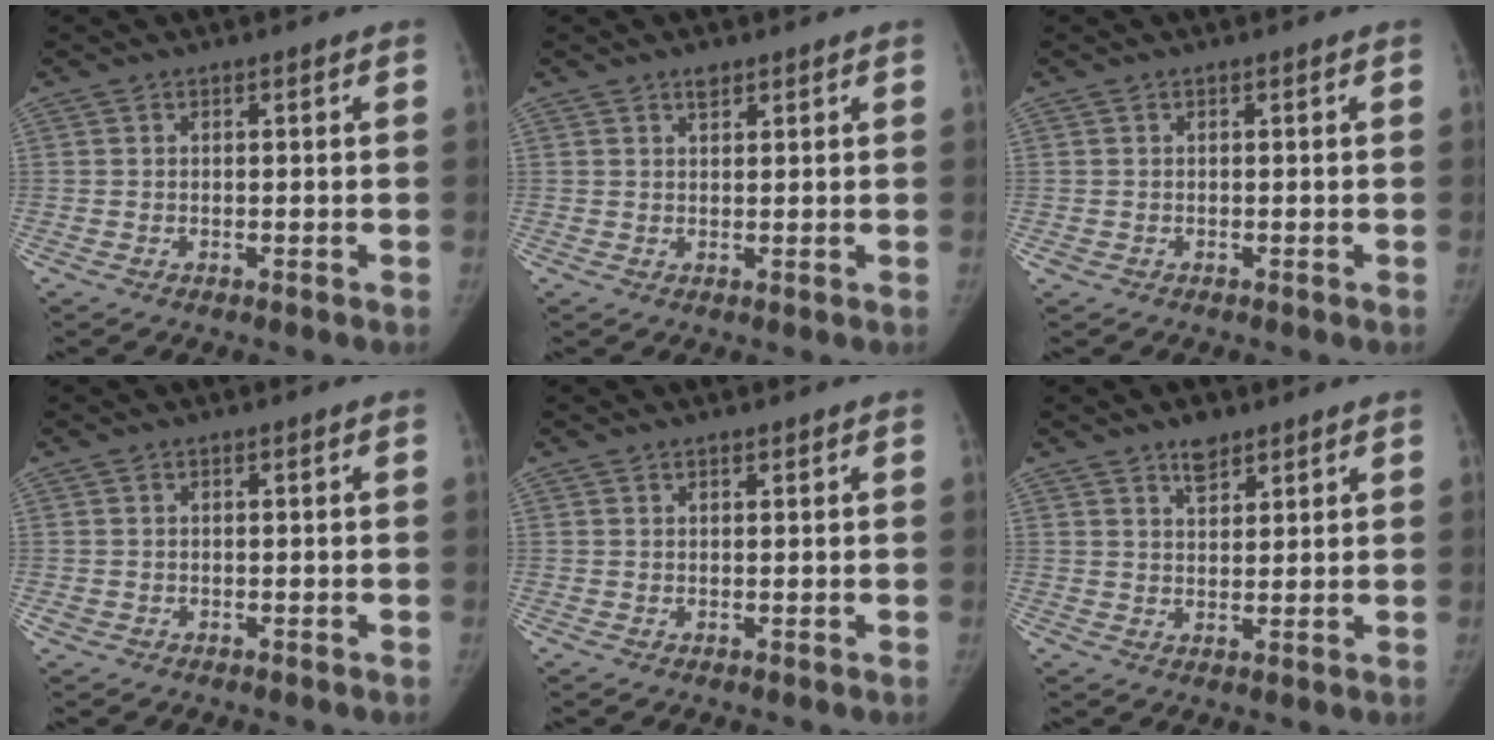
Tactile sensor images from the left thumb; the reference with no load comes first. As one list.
[{"total": 1.8, "force": [1.3, 0.9, 0.9], "torque": [-0.006, -0.008, 0.020]}, {"total": 0.5, "force": [-0.2, 0.5, 0.1], "torque": [-0.005, 0.002, -0.004]}, {"total": 0.8, "force": [-0.2, 0.7, 0.2], "torque": [-0.001, 0.002, -0.002]}, {"total": 0.7, "force": [0.6, 0.3, 0.3], "torque": [-0.006, -0.004, 0.009]}, {"total": 4.1, "force": [3.0, 2.0, 2.0], "torque": [-0.016, -0.021, 0.052]}]